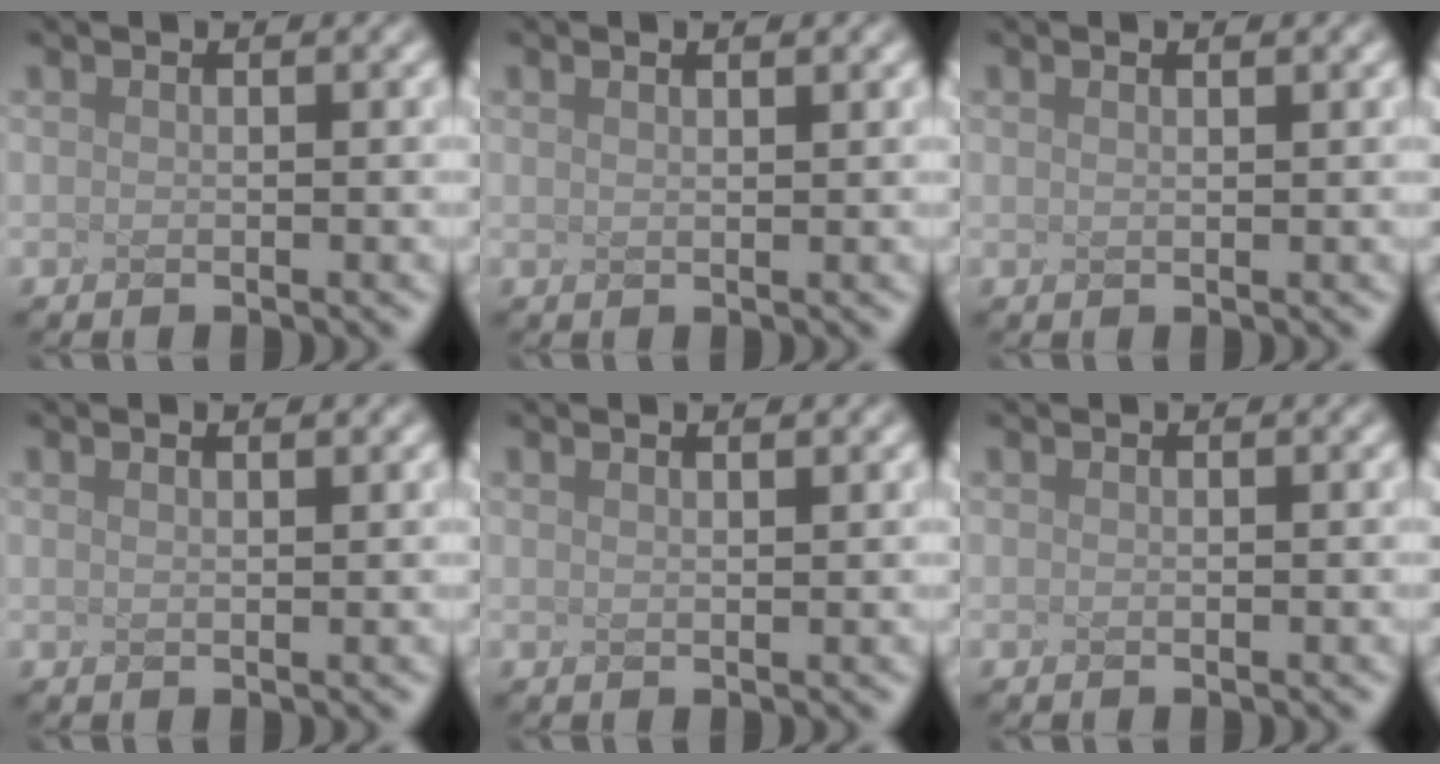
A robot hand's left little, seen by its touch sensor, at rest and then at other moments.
{"total": 1.3, "force": [0.9, 0.4, 0.9], "torque": [-0.006, 0.017, 0.004]}
{"total": 1.0, "force": [0.6, 0.3, 0.7], "torque": [-0.005, 0.013, 0.001]}
{"total": 1.2, "force": [0.8, 0.4, 0.9], "torque": [-0.005, 0.016, 0.002]}
{"total": 1.4, "force": [1.0, 0.4, 0.9], "torque": [-0.005, 0.020, 0.004]}
{"total": 0.0}